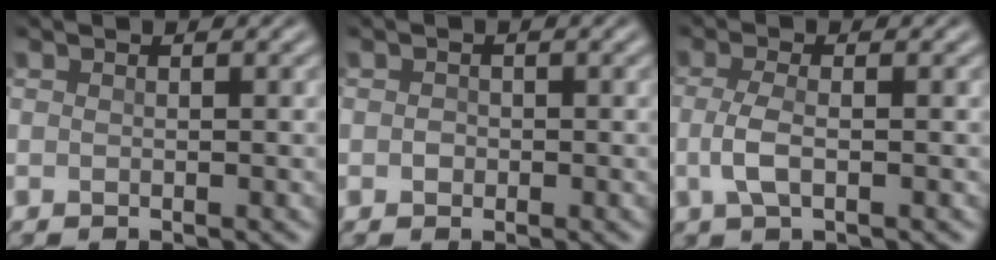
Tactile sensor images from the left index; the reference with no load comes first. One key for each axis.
{"total": 0.8, "fx": -0.1, "fy": 0.7, "fz": 0.2, "tx": -0.002, "ty": 0.001, "tz": -0.003}
{"total": 2.3, "fx": -0.1, "fy": 0.8, "fz": 2.1, "tx": -0.050, "ty": 0.004, "tz": -0.006}